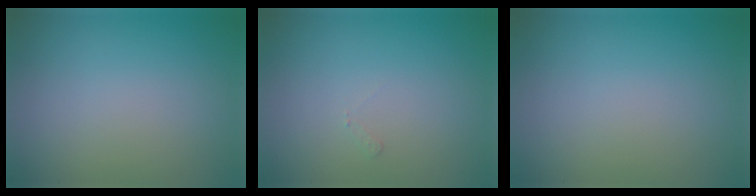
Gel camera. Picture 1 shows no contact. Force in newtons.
{"total": 0.5, "press": 0.5, "slide": 0.2}
{"total": 0.0}